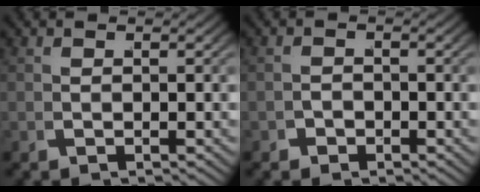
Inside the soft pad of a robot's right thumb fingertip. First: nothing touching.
{"total": 1.3, "force": [-1.1, 0.7, 0.1], "torque": [0.005, -0.002, -0.020]}